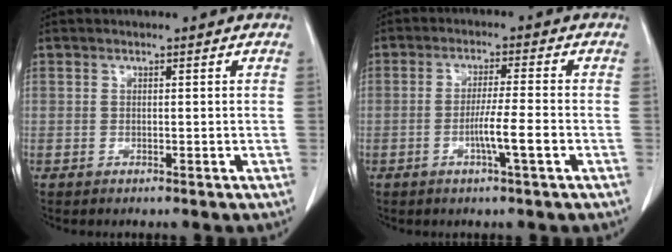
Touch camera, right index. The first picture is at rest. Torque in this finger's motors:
{"motor_torque": [0.72, -0.40, 0.41, 0.05]}